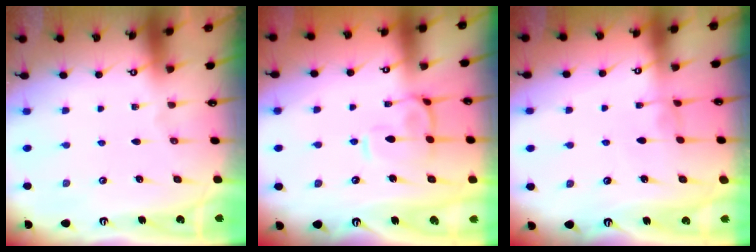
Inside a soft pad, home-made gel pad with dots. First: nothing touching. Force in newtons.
{"total": 3.7, "press": 3.5, "slide": 1.1}
{"total": 1.4, "press": 1.3, "slide": 0.4}